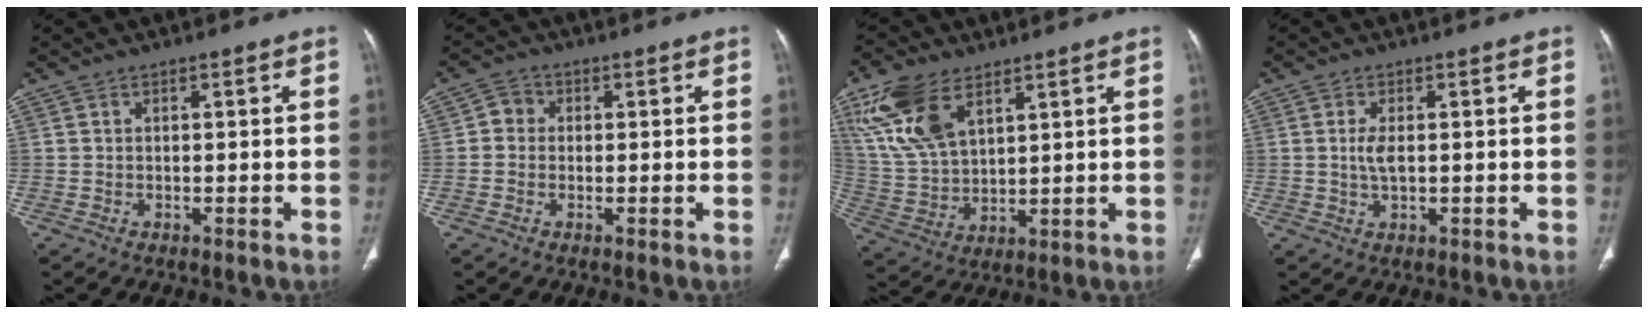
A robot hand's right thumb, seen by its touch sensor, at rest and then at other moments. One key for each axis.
{"total": 2.7, "fx": 0.0, "fy": 2.5, "fz": 1.1, "tx": -0.004, "ty": 0.007, "tz": -0.009}
{"total": 13.7, "fx": 7.3, "fy": 7.2, "fz": 9.1, "tx": -0.180, "ty": -0.016, "tz": 0.153}
{"total": 3.2, "fx": 0.2, "fy": 1.6, "fz": 2.8, "tx": -0.061, "ty": -0.002, "tz": 0.004}